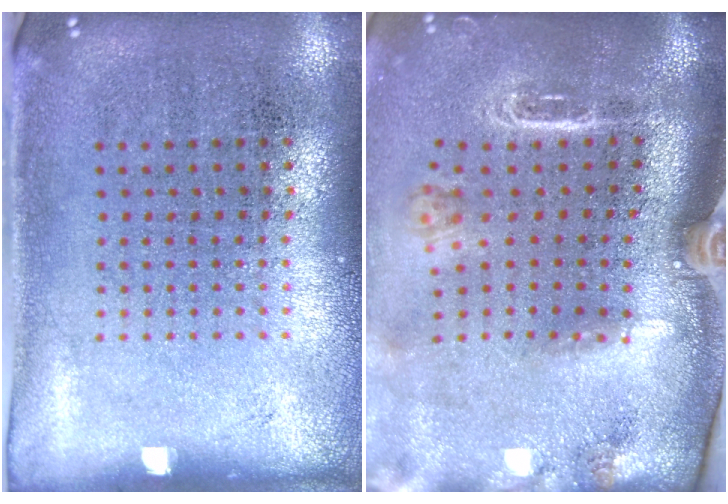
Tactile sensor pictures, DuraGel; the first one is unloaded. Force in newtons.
{"total": 2.9, "press": 2.0, "slide": 2.0}